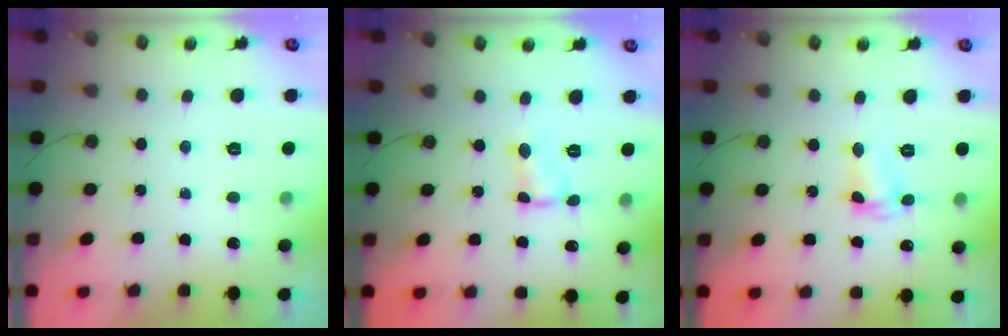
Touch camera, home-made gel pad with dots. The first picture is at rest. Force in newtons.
{"total": 2.7, "press": 2.7, "slide": 0.4}
{"total": 4.0, "press": 4.0, "slide": 0.4}